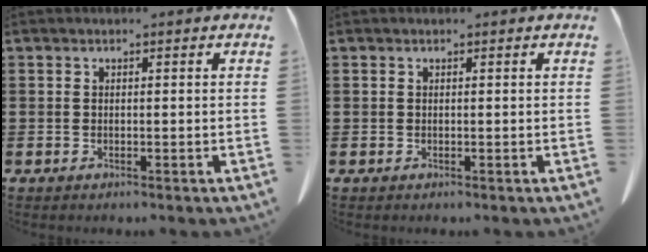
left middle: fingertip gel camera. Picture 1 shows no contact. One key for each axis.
{"total": 0.0}